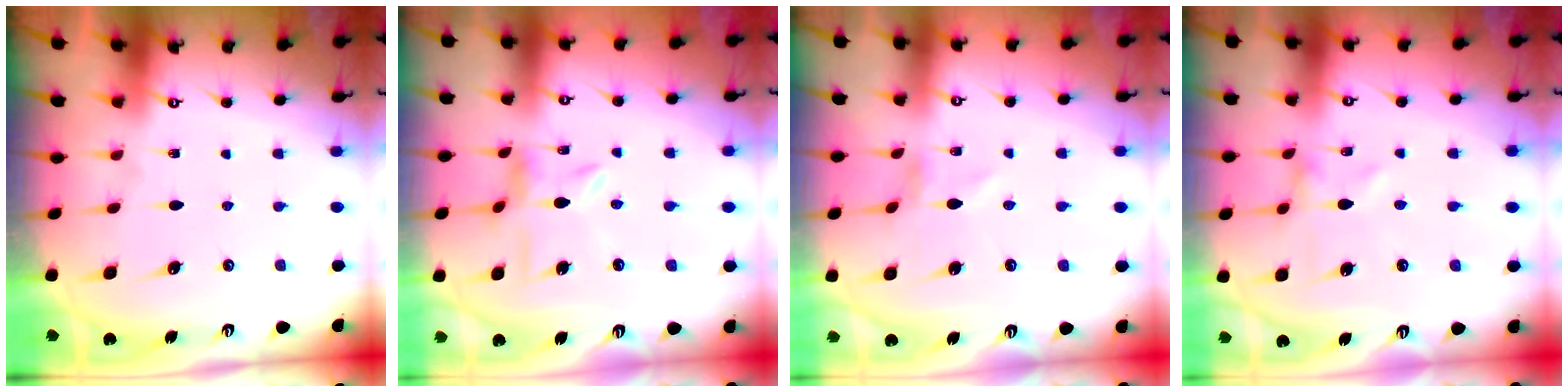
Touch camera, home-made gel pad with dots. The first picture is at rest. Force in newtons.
{"total": 4.5, "press": 4.5, "slide": 0.5}
{"total": 0.0}
{"total": 0.9, "press": 0.9, "slide": 0.1}